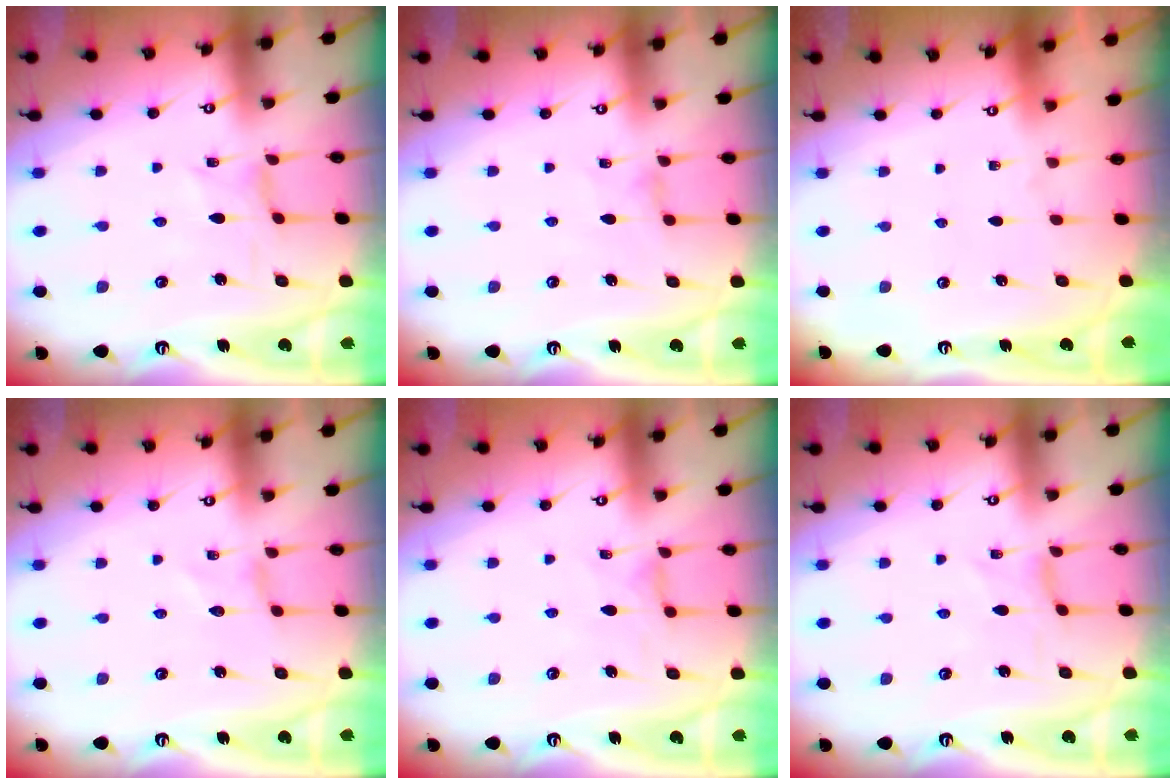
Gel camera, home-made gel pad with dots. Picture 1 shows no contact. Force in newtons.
{"total": 0.9, "press": 0.8, "slide": 0.4}
{"total": 0.0}
{"total": 0.0}
{"total": 1.2, "press": 1.2, "slide": 0.3}
{"total": 0.0}